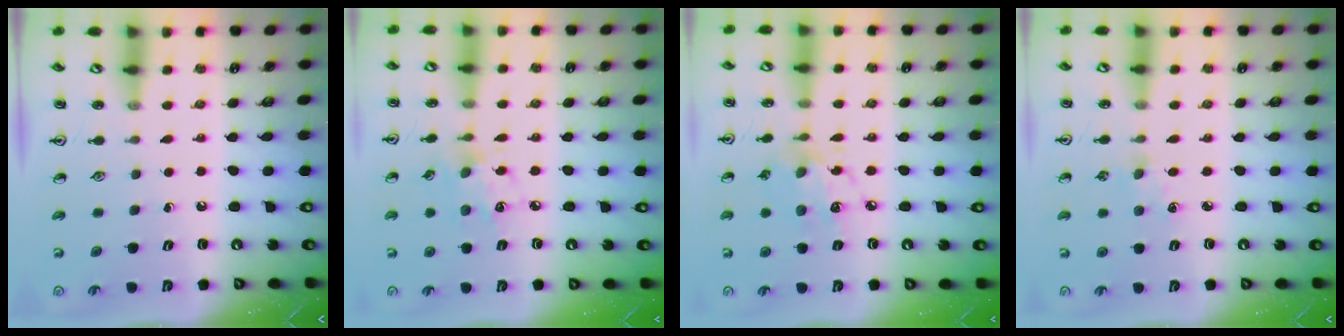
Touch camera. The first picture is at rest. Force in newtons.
{"total": 6.9, "press": 6.7, "slide": 1.6}
{"total": 10.0, "press": 10.0, "slide": 0.5}
{"total": 2.9, "press": 2.9, "slide": 0.4}